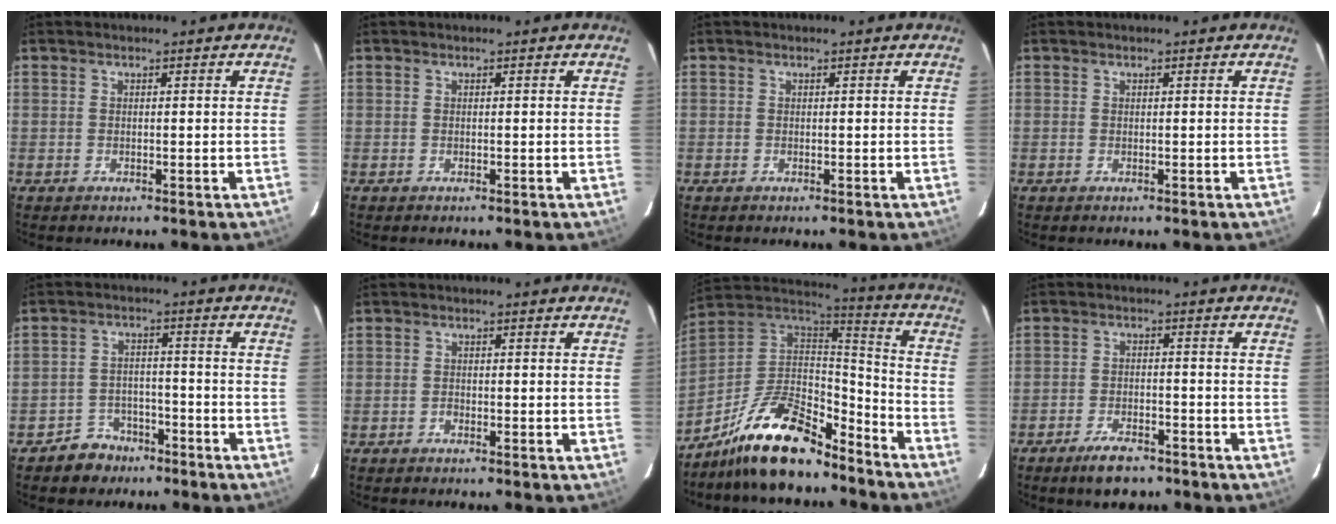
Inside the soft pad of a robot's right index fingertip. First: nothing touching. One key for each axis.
{"total": 0.0}
{"total": 0.0}
{"total": 0.0}
{"total": 6.0, "fx": -4.4, "fy": 4.1, "fz": 0.6, "tx": -0.024, "ty": 0.024, "tz": -0.065}
{"total": 0.8, "fx": -0.6, "fy": 0.5, "fz": 0.1, "tx": -0.001, "ty": 0.004, "tz": -0.013}
{"total": 19.5, "fx": -14.2, "fy": 6.9, "fz": 11.4, "tx": -0.235, "ty": 0.006, "tz": -0.250}
{"total": 6.8, "fx": -5.1, "fy": 2.8, "fz": 3.5, "tx": -0.083, "ty": 0.000, "tz": -0.084}